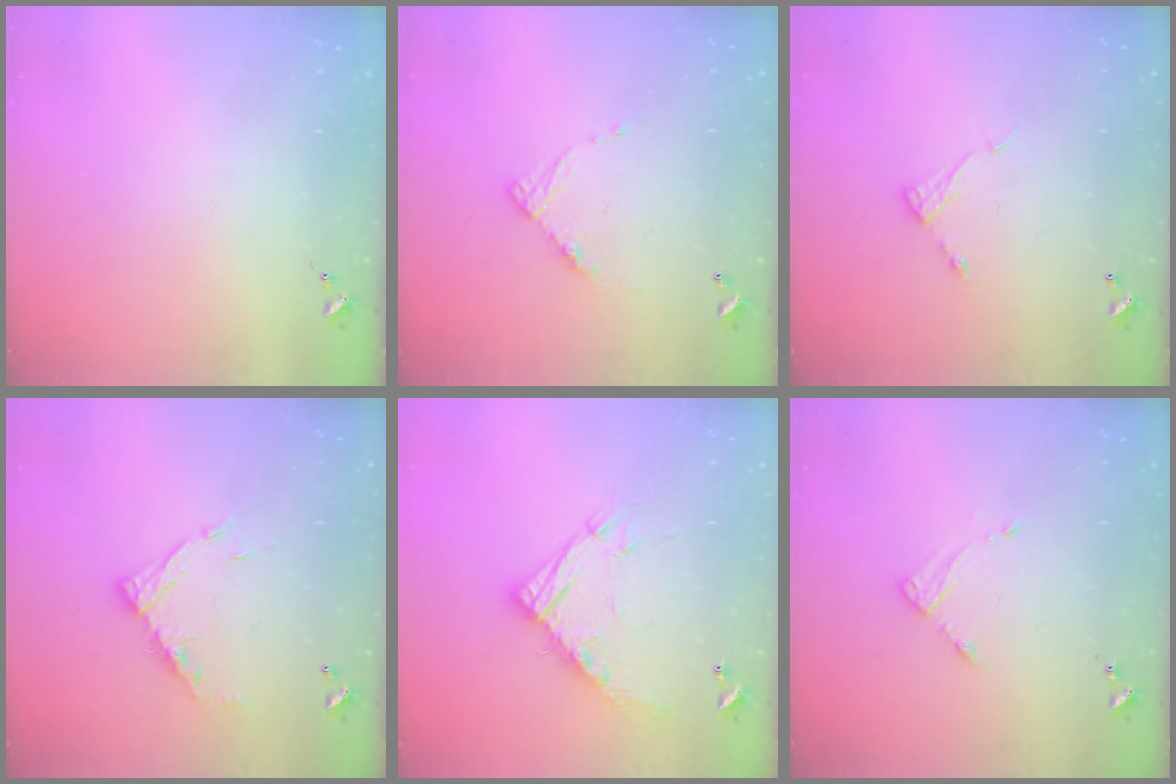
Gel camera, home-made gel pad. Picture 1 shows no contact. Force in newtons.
{"total": 8.8, "press": 8.8, "slide": 0.5}
{"total": 6.6, "press": 6.6, "slide": 0.3}
{"total": 12.1, "press": 12.1, "slide": 1.1}
{"total": 13.8, "press": 13.8, "slide": 1.0}
{"total": 4.1, "press": 4.1, "slide": 0.4}